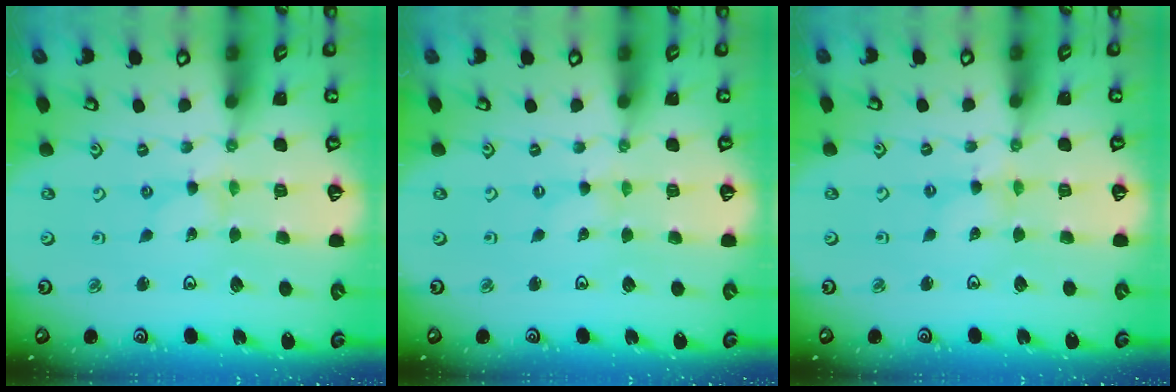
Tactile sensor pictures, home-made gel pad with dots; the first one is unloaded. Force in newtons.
{"total": 0.0}
{"total": 2.6, "press": 2.6, "slide": 0.2}